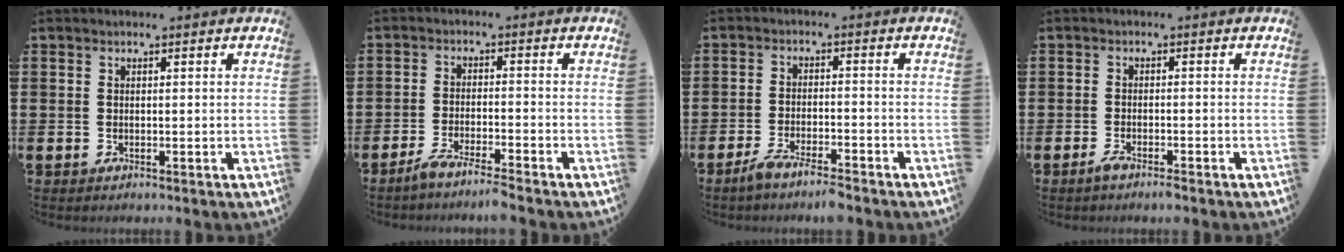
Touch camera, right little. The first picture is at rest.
{"total": 3.6, "force": [-3.0, -0.3, 1.9], "torque": [-0.037, -0.004, -0.057]}
{"total": 3.9, "force": [-3.2, 0.3, 2.2], "torque": [-0.042, -0.001, -0.060]}
{"total": 1.6, "force": [-1.1, 0.3, 1.1], "torque": [-0.022, 0.002, -0.022]}